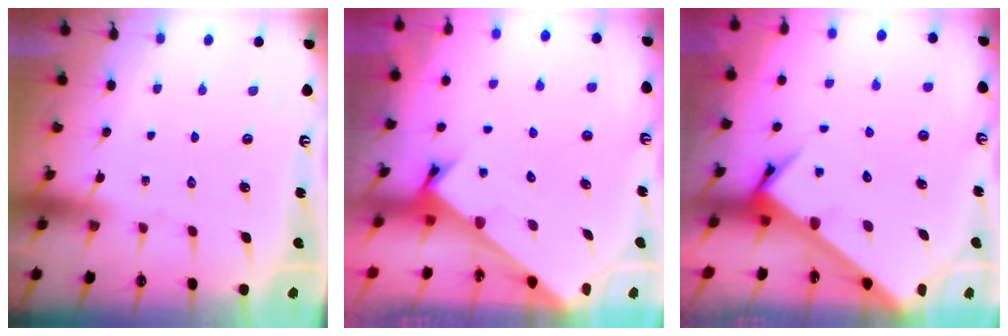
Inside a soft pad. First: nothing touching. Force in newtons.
{"total": 2.5, "press": 2.4, "slide": 0.2}
{"total": 4.6, "press": 4.6, "slide": 0.2}